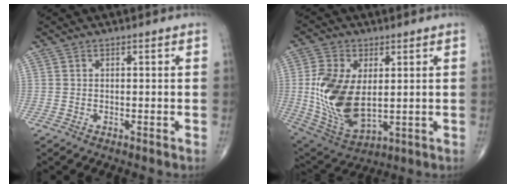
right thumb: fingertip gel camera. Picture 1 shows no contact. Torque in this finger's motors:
{"motor_torque": [-0.02, 0.44, 0.68, 0.36, 0.39]}